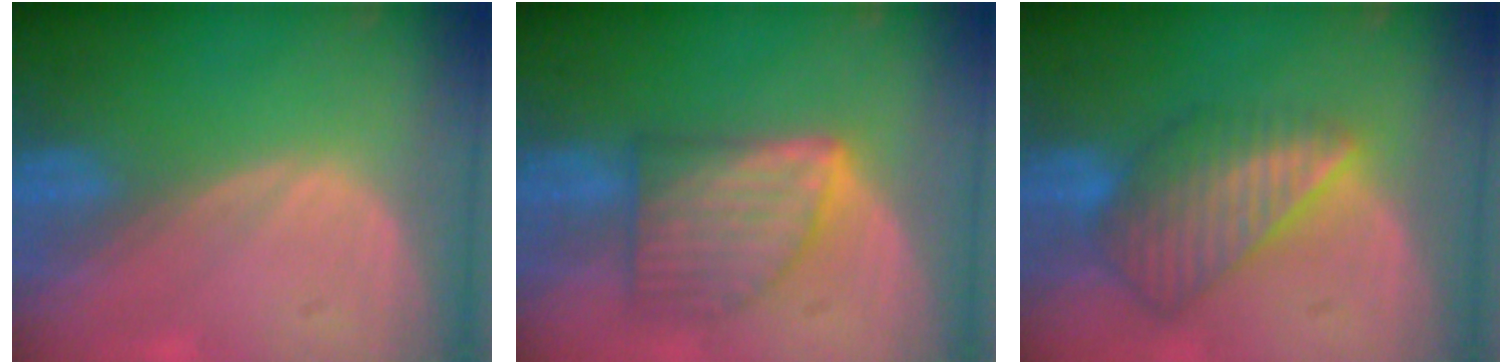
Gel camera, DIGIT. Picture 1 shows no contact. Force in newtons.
{"total": 7.6, "press": 7.6, "slide": 0.3}
{"total": 8.7, "press": 7.6, "slide": 4.3}